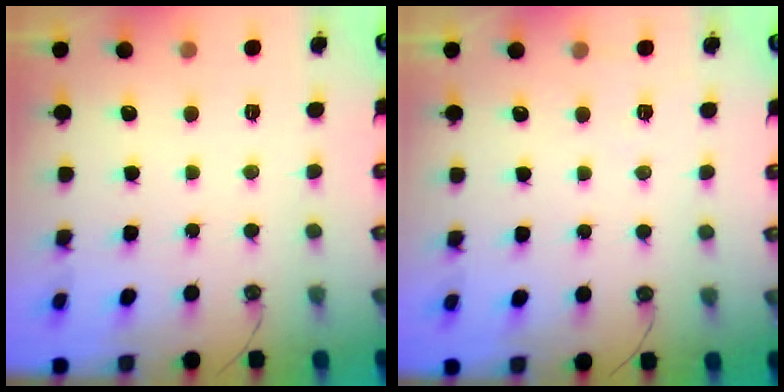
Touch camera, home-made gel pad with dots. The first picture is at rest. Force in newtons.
{"total": 5.4, "press": 3.1, "slide": 4.5}